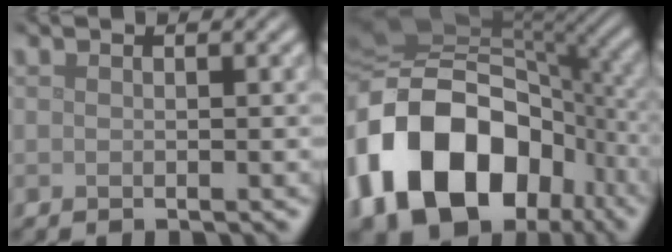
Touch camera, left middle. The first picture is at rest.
{"total": 16.4, "force": [-5.4, 11.5, 10.3], "torque": [-0.195, -0.007, -0.093]}